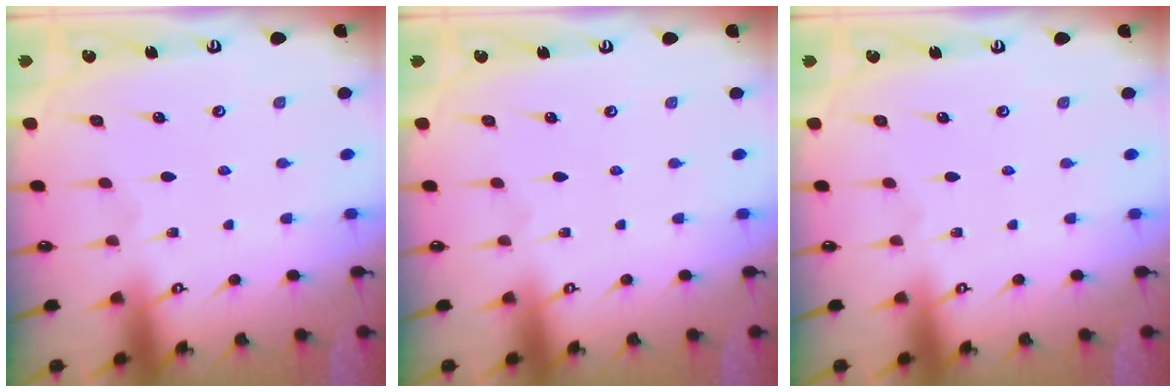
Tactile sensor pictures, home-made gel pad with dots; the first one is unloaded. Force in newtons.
{"total": 0.0}
{"total": 0.0}